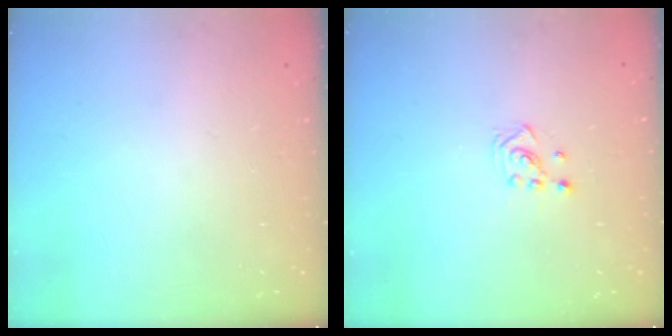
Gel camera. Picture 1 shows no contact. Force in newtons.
{"total": 2.5, "press": 2.4, "slide": 0.8}